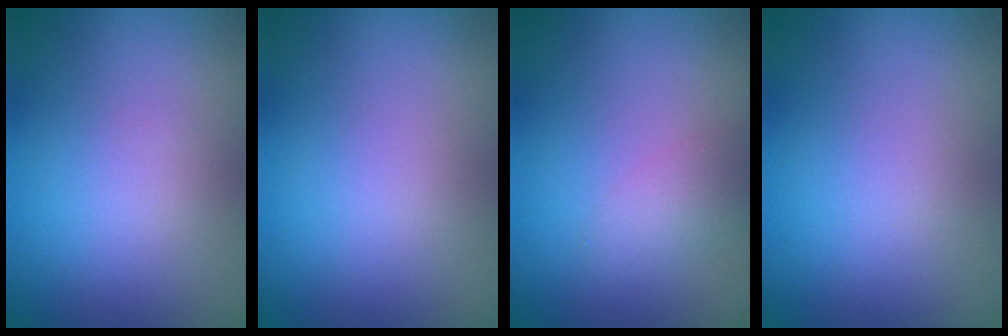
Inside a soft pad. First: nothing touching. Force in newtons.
{"total": 0.0}
{"total": 1.7, "press": 1.7, "slide": 0.1}
{"total": 0.0}